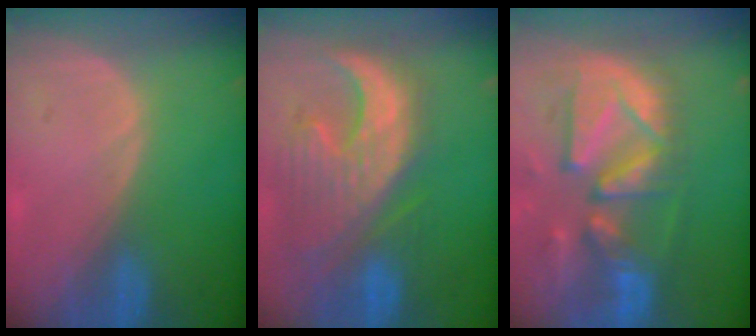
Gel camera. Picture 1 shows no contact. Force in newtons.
{"total": 12.9, "press": 11.2, "slide": 6.4}
{"total": 13.3, "press": 11.4, "slide": 6.9}